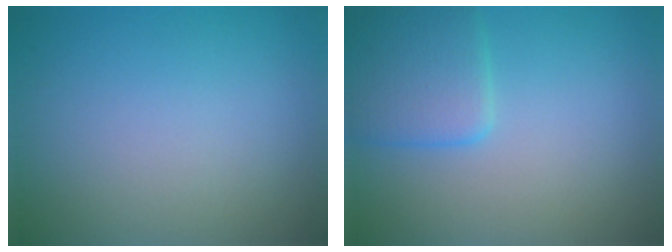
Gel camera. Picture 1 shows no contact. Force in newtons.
{"total": 3.9, "press": 3.9, "slide": 0.2}